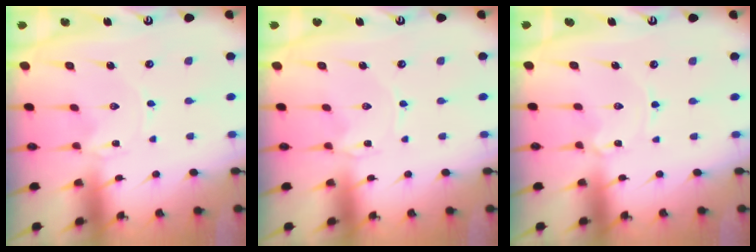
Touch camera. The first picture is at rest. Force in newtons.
{"total": 0.8, "press": 0.8, "slide": 0.1}
{"total": 1.2, "press": 1.1, "slide": 0.1}